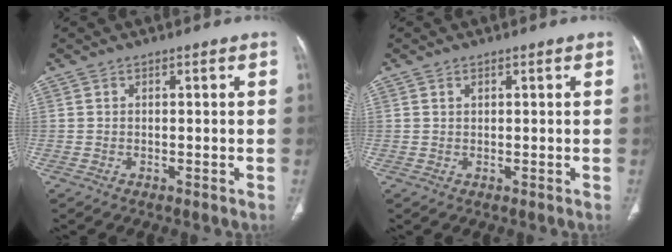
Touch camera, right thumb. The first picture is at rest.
{"total": 0.7, "force": [0.4, 0.4, 0.4], "torque": [-0.006, -0.002, 0.007]}